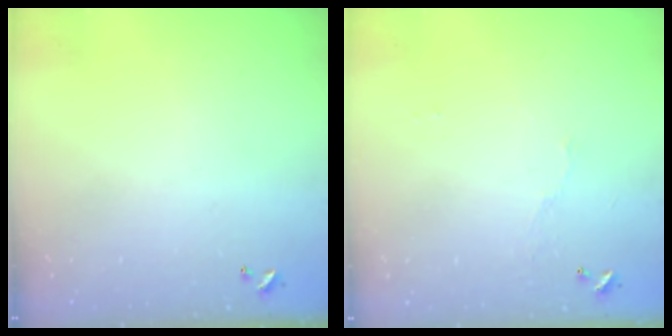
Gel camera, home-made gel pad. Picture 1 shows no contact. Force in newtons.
{"total": 2.9, "press": 2.8, "slide": 0.6}